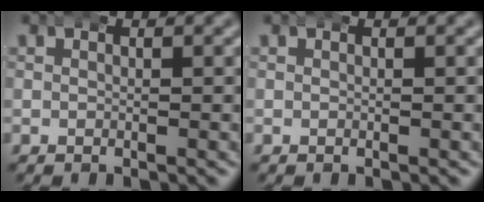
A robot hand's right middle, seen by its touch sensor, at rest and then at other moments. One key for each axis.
{"total": 0.0}